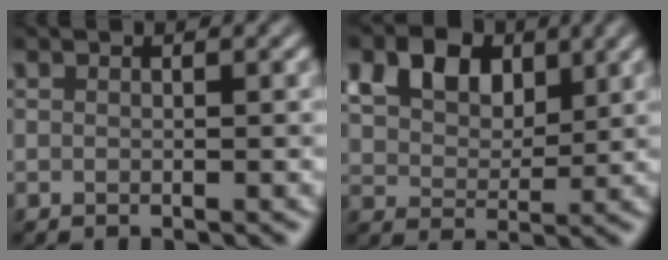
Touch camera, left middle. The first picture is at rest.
{"total": 6.7, "force": [3.4, 4.5, 3.6], "torque": [-0.084, 0.011, 0.053]}